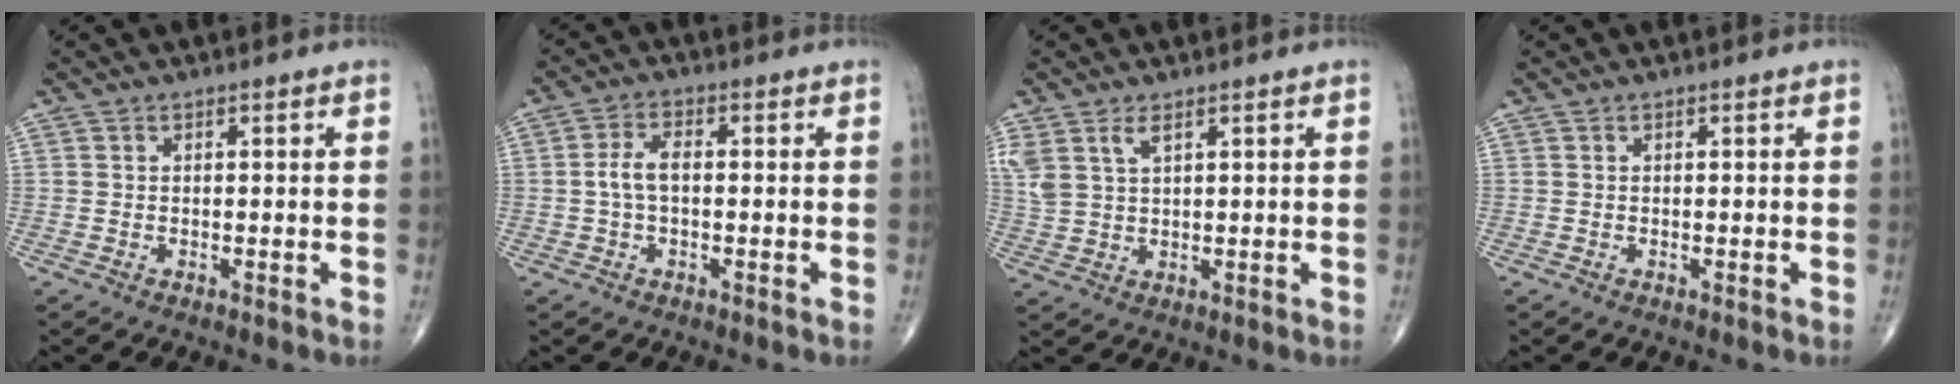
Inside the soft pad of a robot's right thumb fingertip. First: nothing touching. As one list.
[{"total": 4.2, "force": [-0.2, 2.2, 3.6], "torque": [-0.078, 0.015, -0.007]}, {"total": 5.2, "force": [3.0, 2.3, 3.6], "torque": [-0.083, -0.004, 0.068]}, {"total": 0.0}]